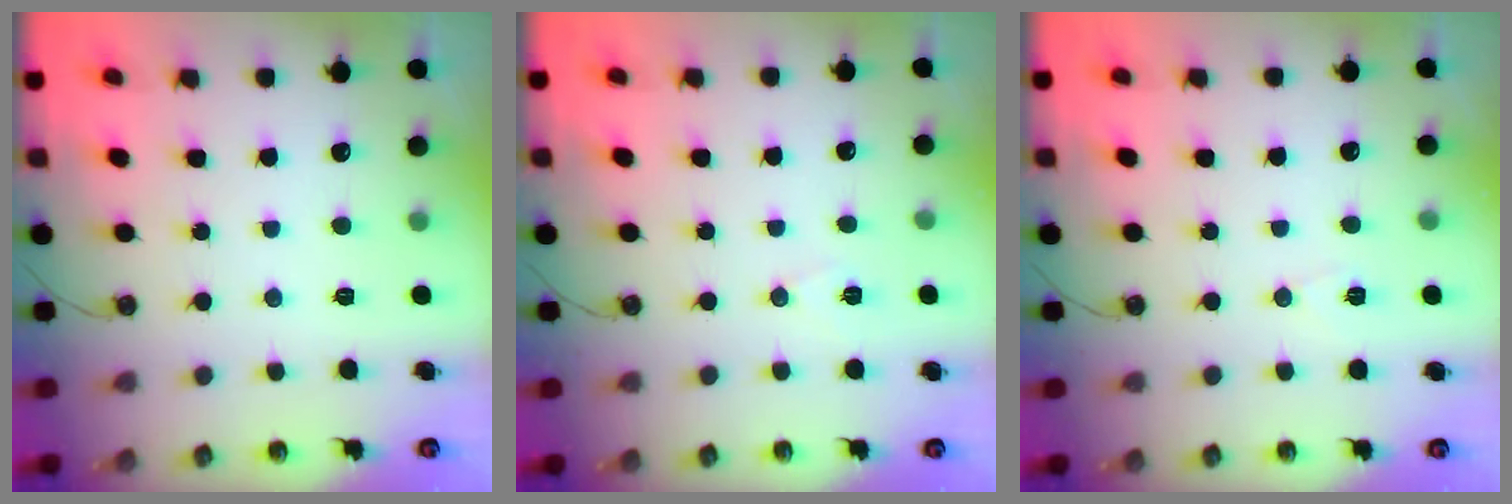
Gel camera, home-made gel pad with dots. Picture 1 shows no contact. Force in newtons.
{"total": 6.1, "press": 4.2, "slide": 4.4}
{"total": 5.1, "press": 4.4, "slide": 2.6}